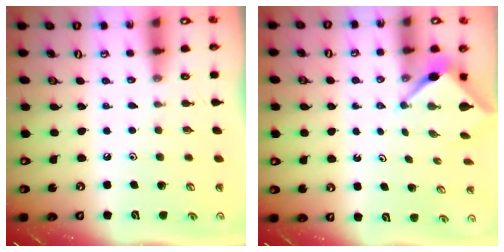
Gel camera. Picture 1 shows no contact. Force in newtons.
{"total": 3.1, "press": 3.0, "slide": 0.3}